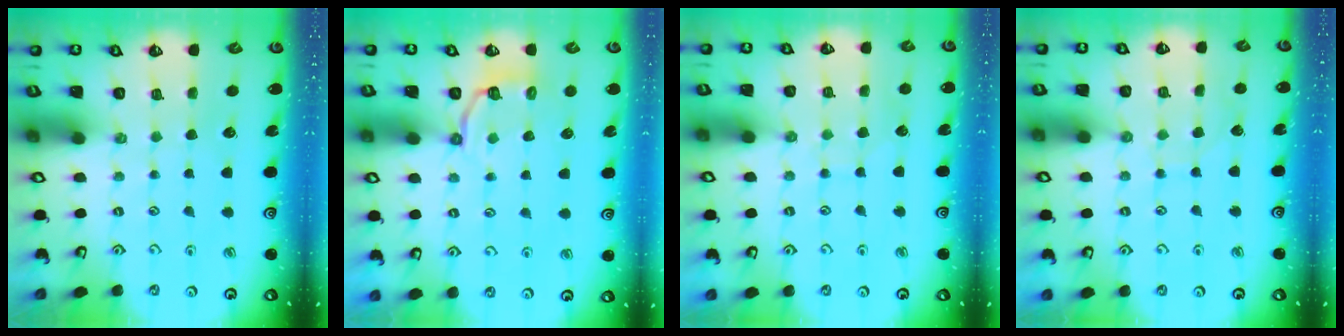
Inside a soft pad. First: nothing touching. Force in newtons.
{"total": 4.2, "press": 3.5, "slide": 2.2}
{"total": 5.8, "press": 5.8, "slide": 0.5}
{"total": 6.0, "press": 6.0, "slide": 0.2}